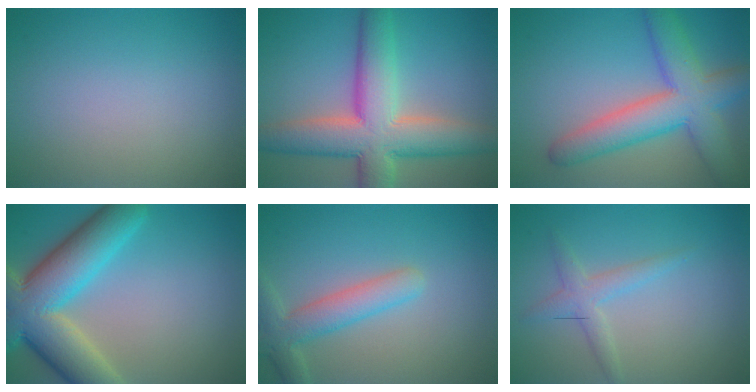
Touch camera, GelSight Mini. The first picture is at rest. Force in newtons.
{"total": 10.1, "press": 10.1, "slide": 0.7}
{"total": 7.8, "press": 7.8, "slide": 0.3}
{"total": 11.3, "press": 11.3, "slide": 0.6}
{"total": 3.9, "press": 3.9, "slide": 0.3}
{"total": 2.1, "press": 2.1, "slide": 0.1}